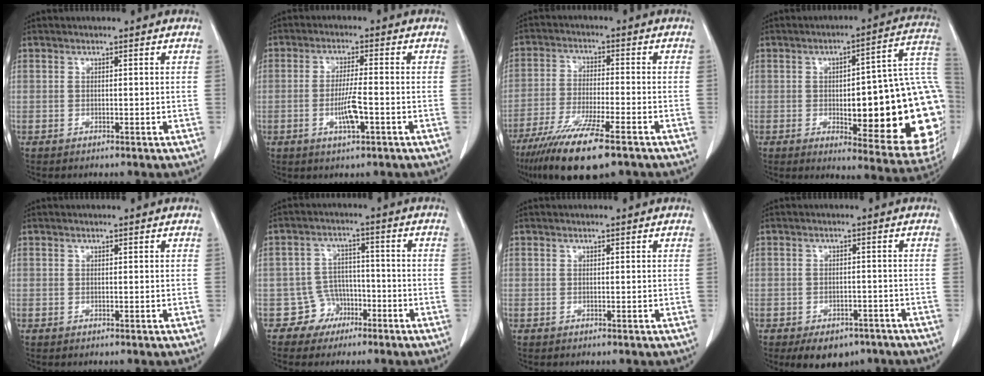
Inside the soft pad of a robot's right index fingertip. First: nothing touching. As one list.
[{"total": 2.8, "force": [-0.8, 0.0, 2.6], "torque": [-0.055, -0.005, -0.017]}, {"total": 13.3, "force": [-8.8, 1.5, 9.8], "torque": [-0.182, -0.038, -0.151]}, {"total": 26.8, "force": [-3.0, 6.2, 25.9], "torque": [-0.233, 0.023, -0.025]}, {"total": 0.0}, {"total": 5.0, "force": [-2.8, 4.1, -0.2], "torque": [0.014, 0.016, -0.043]}, {"total": 0.0}, {"total": 7.1, "force": [-5.2, 4.0, 2.7], "torque": [-0.027, 0.003, -0.068]}]